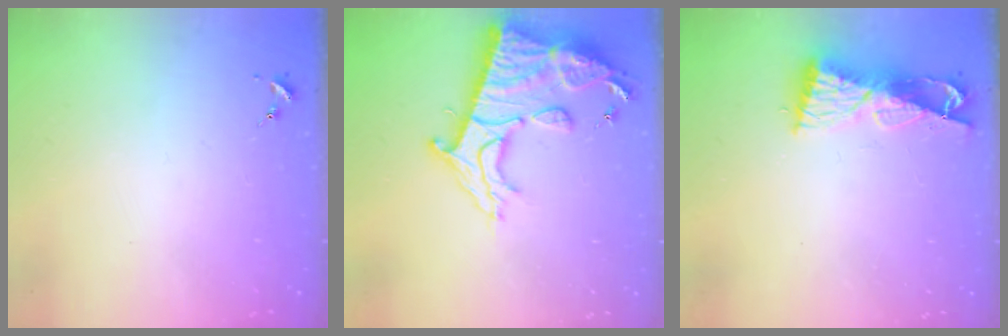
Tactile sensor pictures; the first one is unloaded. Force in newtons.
{"total": 20.1, "press": 20.0, "slide": 1.7}
{"total": 9.3, "press": 9.2, "slide": 1.0}